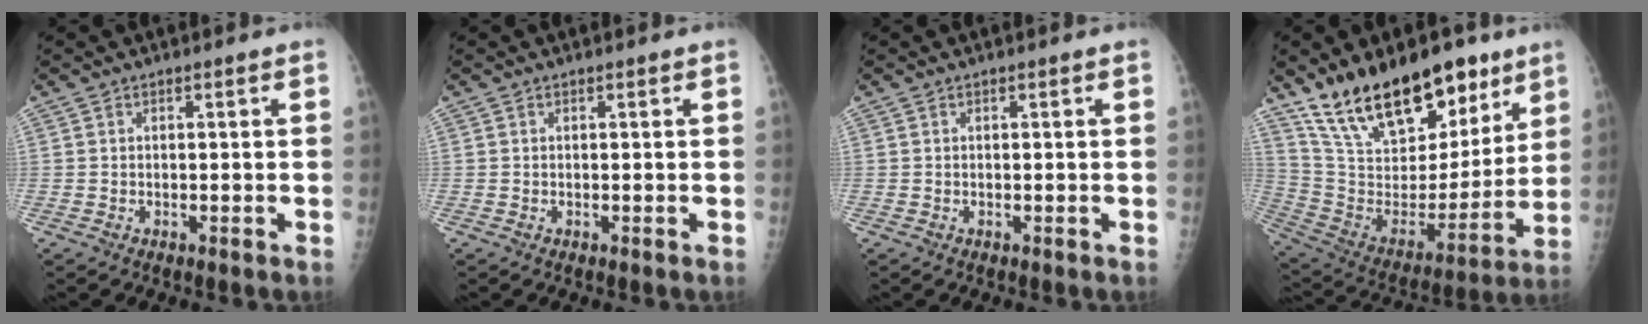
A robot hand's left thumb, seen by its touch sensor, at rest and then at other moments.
{"total": 0.0}
{"total": 0.0}
{"total": 24.7, "force": [17.3, 11.6, 13.4], "torque": [-0.188, -0.076, 0.300]}